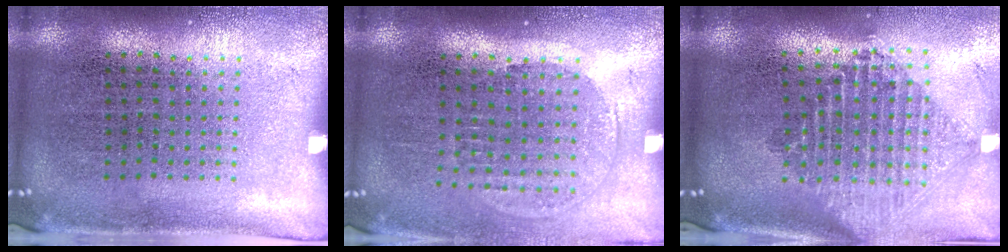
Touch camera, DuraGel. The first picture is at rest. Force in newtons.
{"total": 1.3, "press": 1.2, "slide": 0.6}
{"total": 2.2, "press": 1.7, "slide": 1.4}